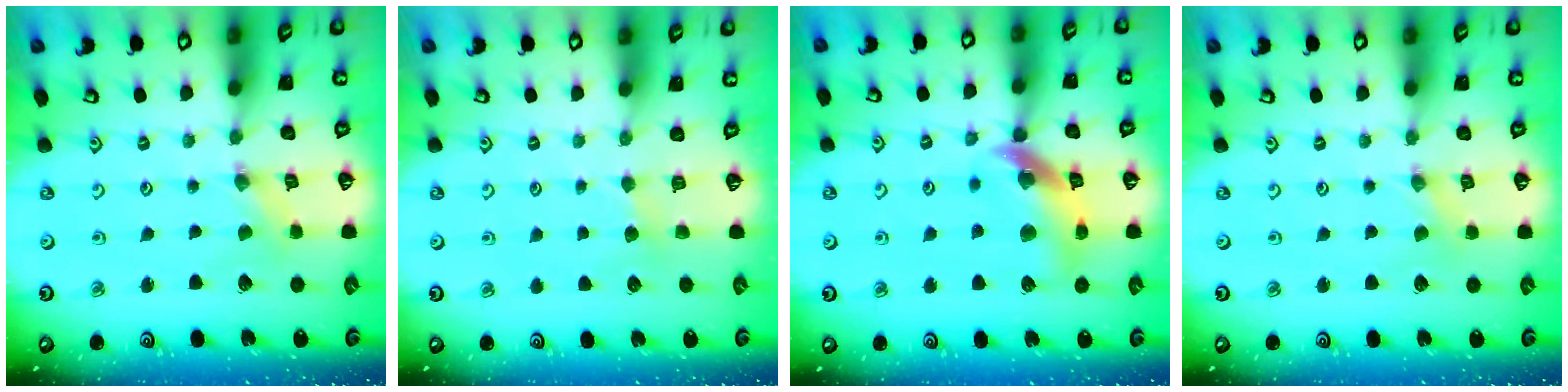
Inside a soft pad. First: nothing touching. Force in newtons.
{"total": 2.9, "press": 2.9, "slide": 0.3}
{"total": 14.1, "press": 14.0, "slide": 1.7}
{"total": 0.8, "press": 0.8, "slide": 0.1}